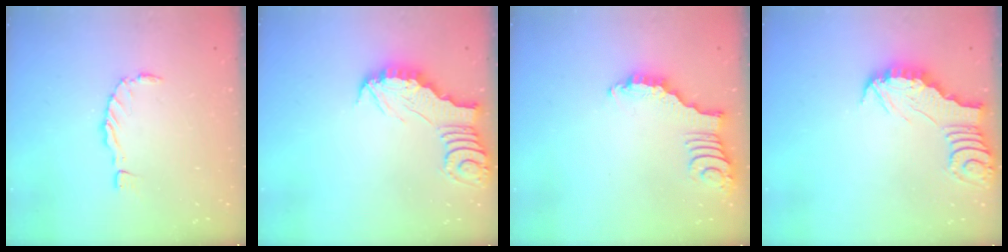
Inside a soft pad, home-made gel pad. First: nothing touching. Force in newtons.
{"total": 2.5, "press": 2.5, "slide": 0.1}
{"total": 2.9, "press": 2.9, "slide": 0.4}
{"total": 2.9, "press": 2.9, "slide": 0.3}